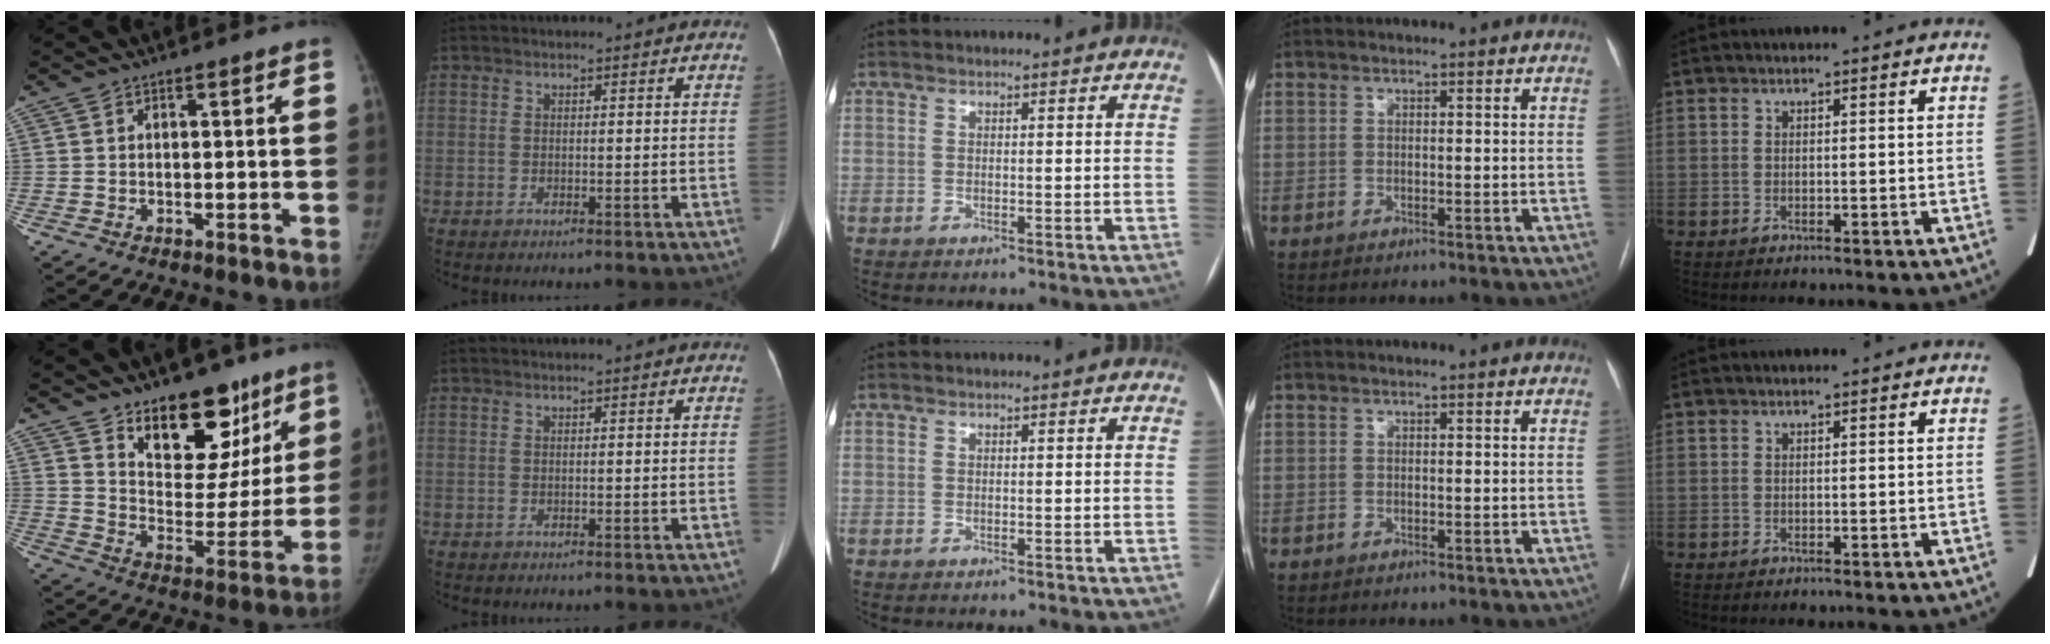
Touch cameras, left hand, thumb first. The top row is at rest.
{"thumb": {"total": 18.3, "force": [12.1, 9.9, 9.5], "torque": [-0.070, -0.080, 0.188]}}